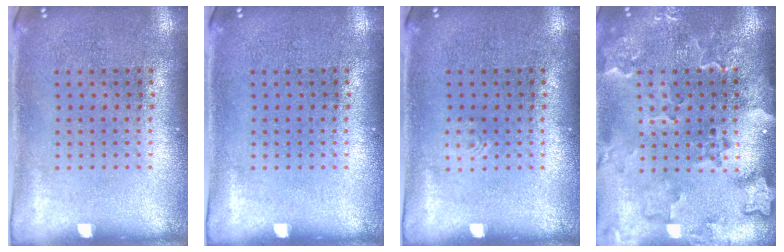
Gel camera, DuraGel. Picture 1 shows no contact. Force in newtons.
{"total": 0.0}
{"total": 0.5, "press": 0.5, "slide": 0.1}
{"total": 2.7, "press": 2.4, "slide": 1.2}